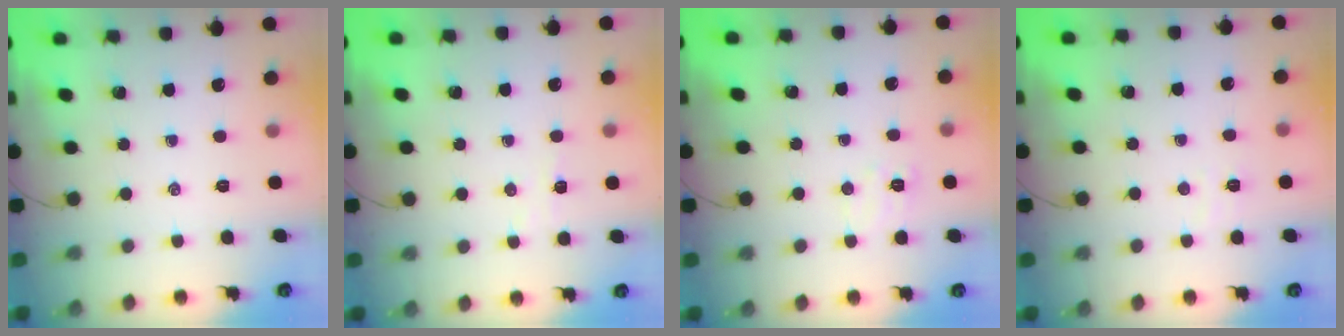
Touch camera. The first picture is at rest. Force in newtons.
{"total": 3.5, "press": 3.3, "slide": 1.3}
{"total": 6.3, "press": 6.2, "slide": 1.2}
{"total": 3.0, "press": 2.9, "slide": 0.7}